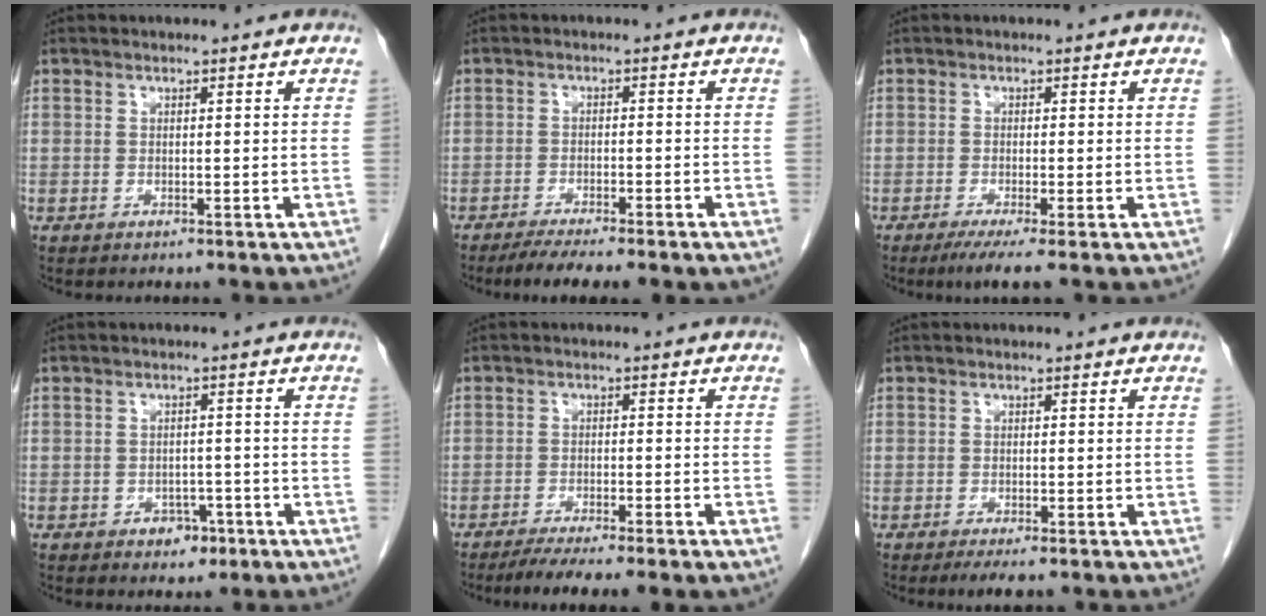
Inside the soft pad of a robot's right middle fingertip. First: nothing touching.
{"total": 6.3, "force": [-4.8, 0.3, 4.1], "torque": [-0.057, -0.010, -0.073]}
{"total": 3.9, "force": [-2.5, -0.2, 3.0], "torque": [-0.046, -0.012, -0.046]}
{"total": 3.1, "force": [-1.8, 2.1, 1.4], "torque": [-0.011, 0.007, -0.018]}
{"total": 6.9, "force": [-5.3, -0.2, 4.5], "torque": [-0.059, -0.012, -0.082]}
{"total": 3.1, "force": [-2.2, 0.7, 2.0], "torque": [-0.028, -0.007, -0.031]}